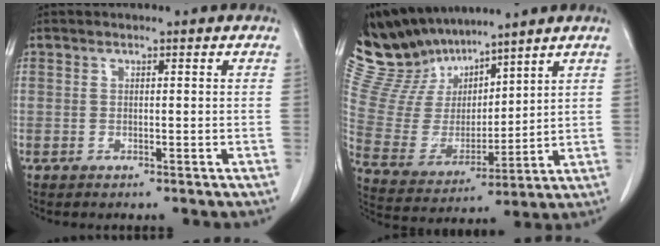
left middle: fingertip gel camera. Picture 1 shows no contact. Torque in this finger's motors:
{"motor_torque": [1.03, -1.11, 0.00, -0.08]}